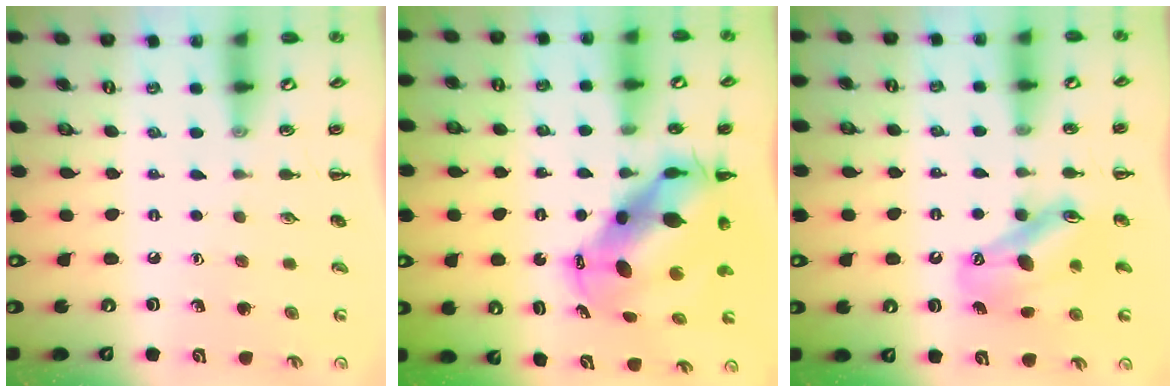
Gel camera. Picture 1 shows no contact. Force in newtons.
{"total": 11.6, "press": 11.2, "slide": 3.0}
{"total": 11.7, "press": 11.2, "slide": 3.4}